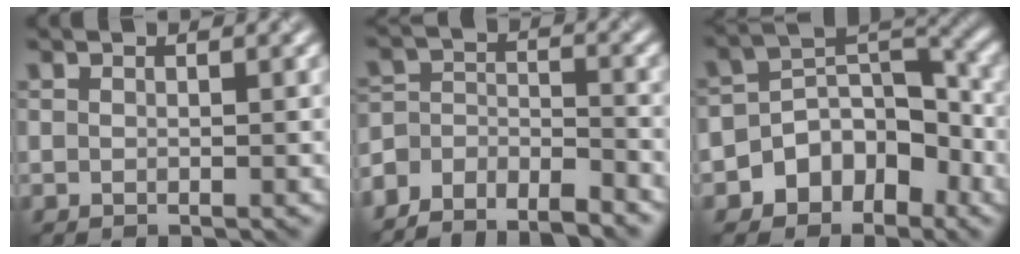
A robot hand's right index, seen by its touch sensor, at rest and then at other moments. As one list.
[{"total": 6.0, "force": [-5.6, 1.8, 1.6], "torque": [-0.031, -0.002, -0.101]}, {"total": 5.9, "force": [-3.0, 4.2, 2.7], "torque": [-0.017, 0.014, -0.057]}]